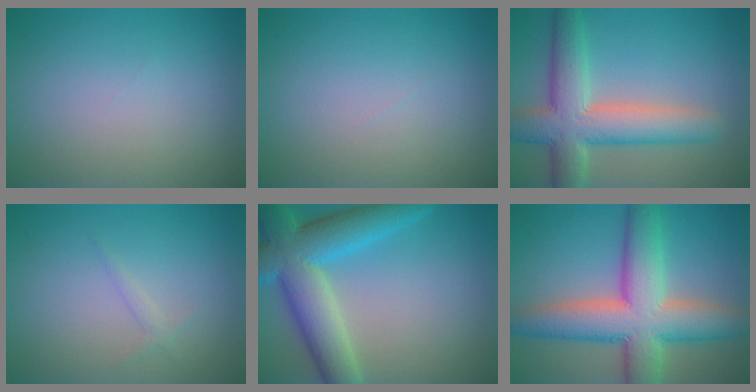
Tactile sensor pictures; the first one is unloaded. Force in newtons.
{"total": 0.0}
{"total": 7.8, "press": 7.8, "slide": 0.2}
{"total": 0.8, "press": 0.8, "slide": 0.1}
{"total": 9.5, "press": 9.5, "slide": 0.4}
{"total": 10.5, "press": 10.5, "slide": 0.6}